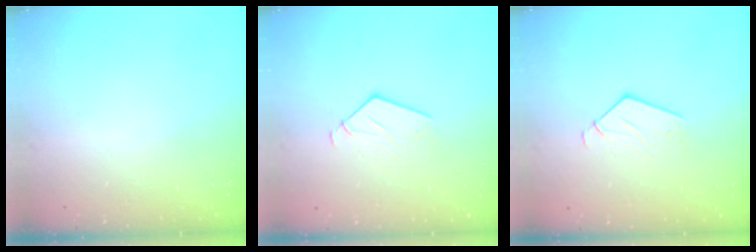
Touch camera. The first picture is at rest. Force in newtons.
{"total": 3.0, "press": 3.0, "slide": 0.2}
{"total": 2.9, "press": 2.9, "slide": 0.2}